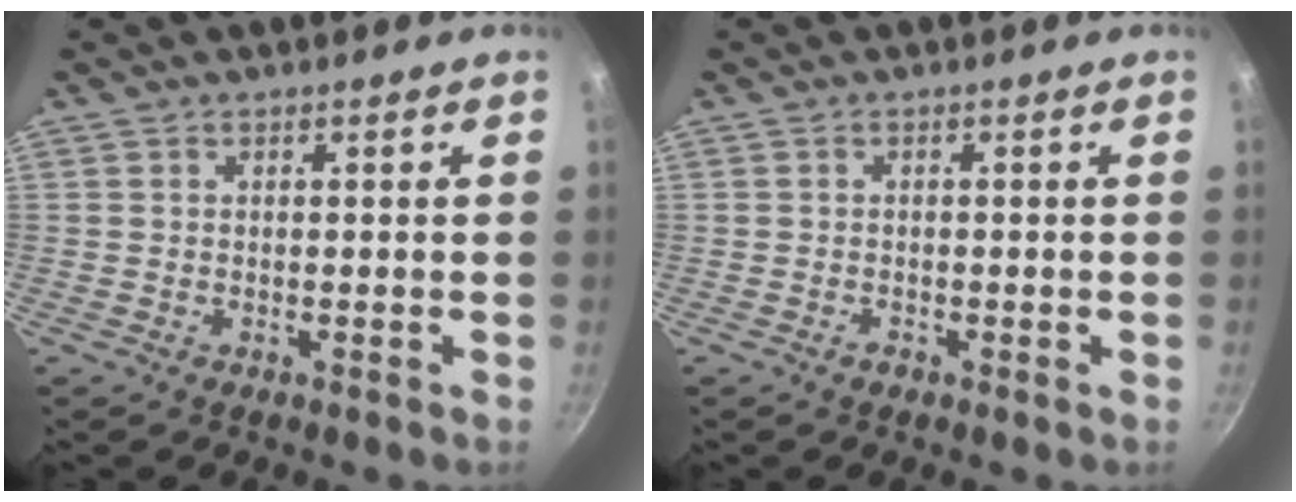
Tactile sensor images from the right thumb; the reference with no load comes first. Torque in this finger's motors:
{"motor_torque": [1.19, 0.06, 0.63, -0.27, 0.00]}